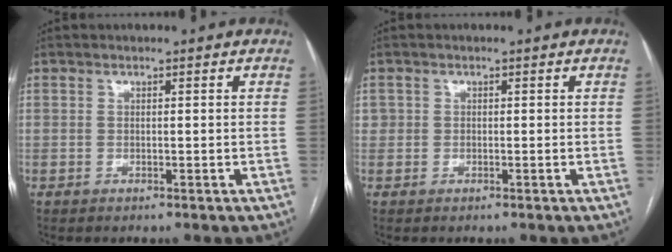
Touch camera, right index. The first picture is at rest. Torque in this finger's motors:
{"motor_torque": [0.05, 0.06, 0.04, 0.01]}